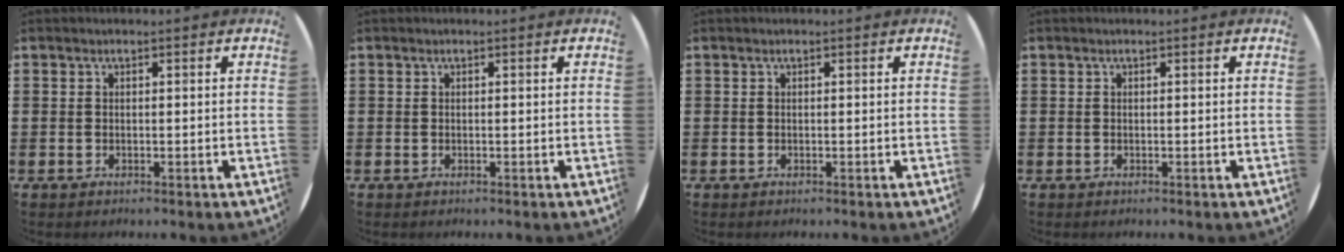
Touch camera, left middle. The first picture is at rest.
{"total": 0.0}
{"total": 0.0}
{"total": 0.0}